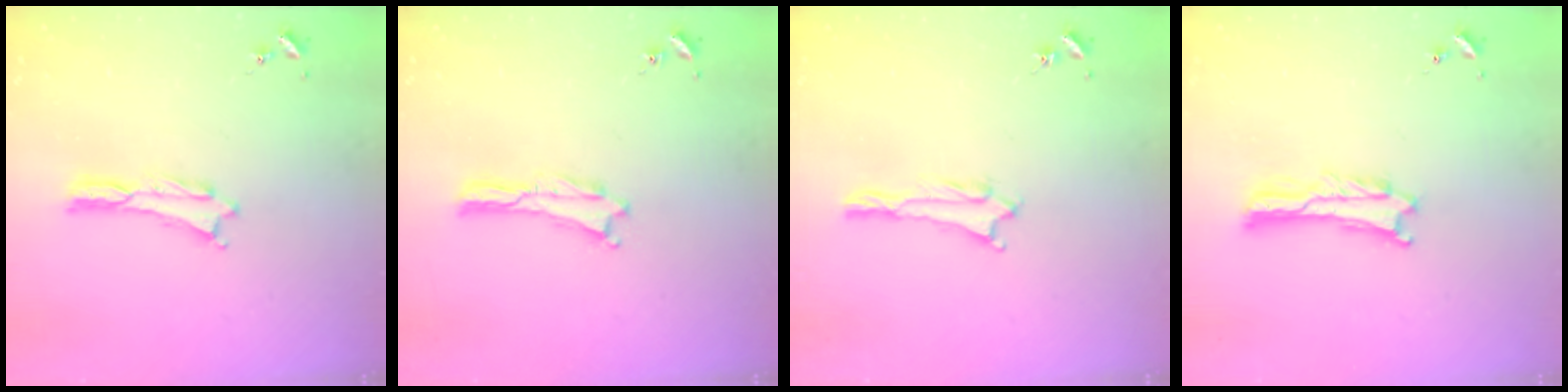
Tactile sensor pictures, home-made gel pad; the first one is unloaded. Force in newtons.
{"total": 0.0}
{"total": 1.0, "press": 1.0, "slide": 0.1}
{"total": 0.8, "press": 0.8, "slide": 0.2}